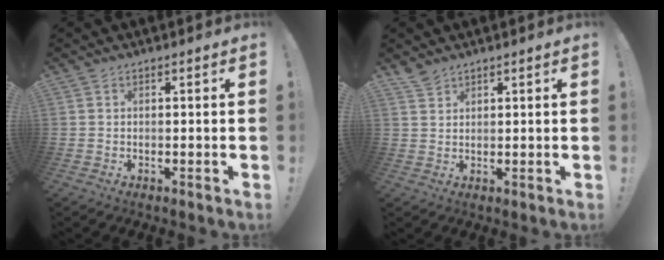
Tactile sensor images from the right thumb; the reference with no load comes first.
{"total": 3.1, "force": [2.8, 1.1, 0.9], "torque": [-0.007, -0.021, 0.051]}